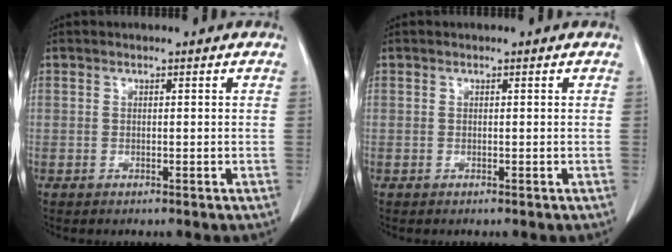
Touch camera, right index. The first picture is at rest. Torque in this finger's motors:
{"motor_torque": [0.00, 0.00, 0.00, 0.00]}